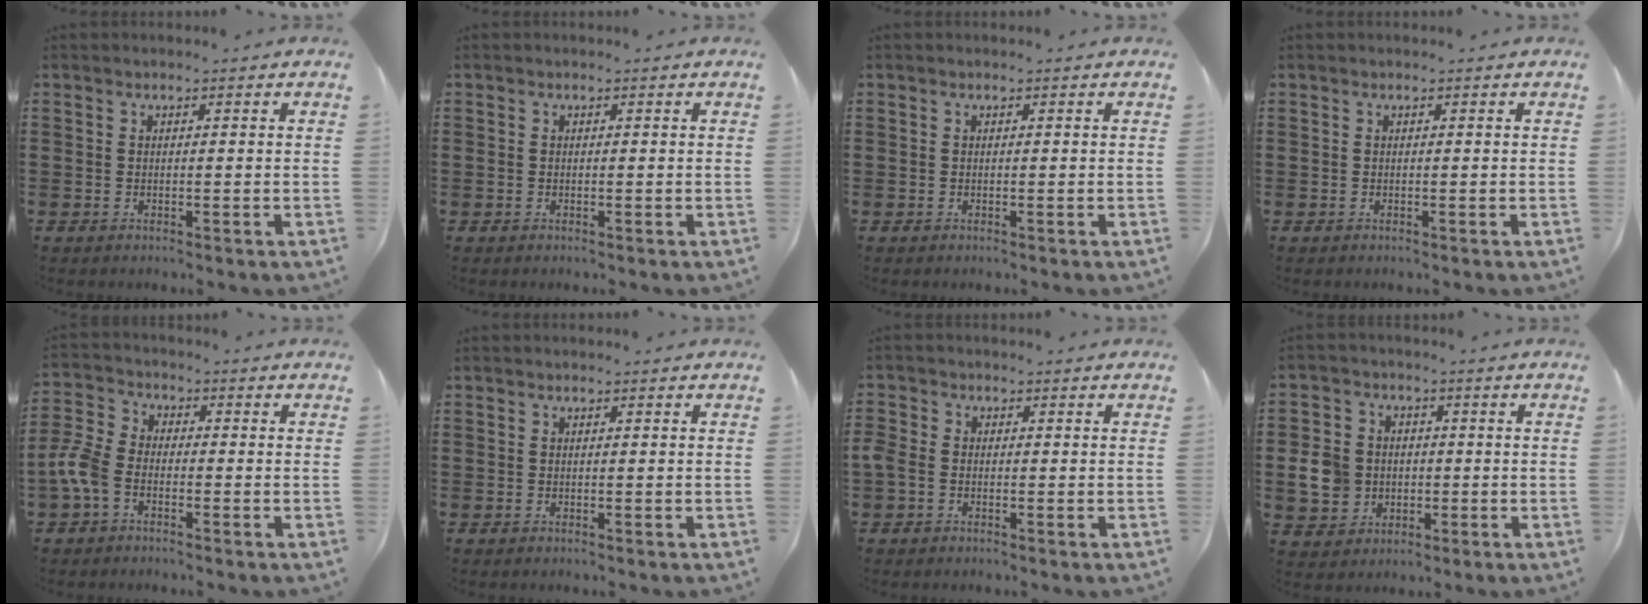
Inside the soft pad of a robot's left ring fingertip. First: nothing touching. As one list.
[{"total": 0.0}, {"total": 0.0}, {"total": 0.0}, {"total": 5.2, "force": [-2.9, 2.8, 3.3], "torque": [-0.098, -0.004, -0.066]}, {"total": 0.0}, {"total": 1.7, "force": [-0.9, 1.2, 0.8], "torque": [-0.024, 0.002, -0.020]}, {"total": 7.1, "force": [-0.7, 6.2, 3.2], "torque": [-0.100, 0.012, -0.014]}]